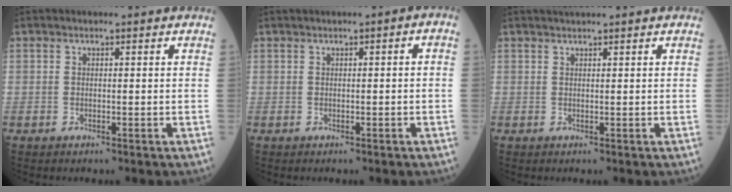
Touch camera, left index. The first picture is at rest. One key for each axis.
{"total": 1.4, "fx": 0.1, "fy": 0.4, "fz": 1.3, "tx": -0.018, "ty": 0.012, "tz": 0.002}
{"total": 2.5, "fx": 2.2, "fy": -0.2, "fz": 1.1, "tx": -0.010, "ty": 0.023, "tz": 0.038}